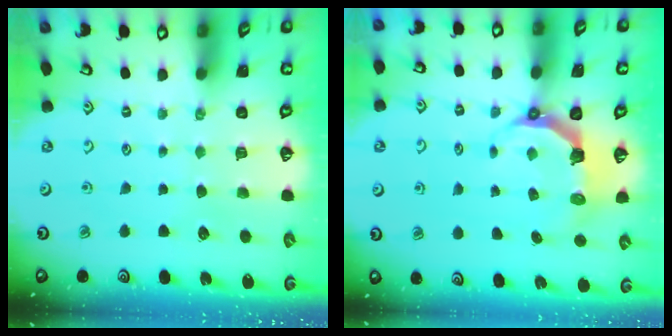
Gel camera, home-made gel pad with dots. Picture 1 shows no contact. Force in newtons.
{"total": 6.1, "press": 4.5, "slide": 4.2}